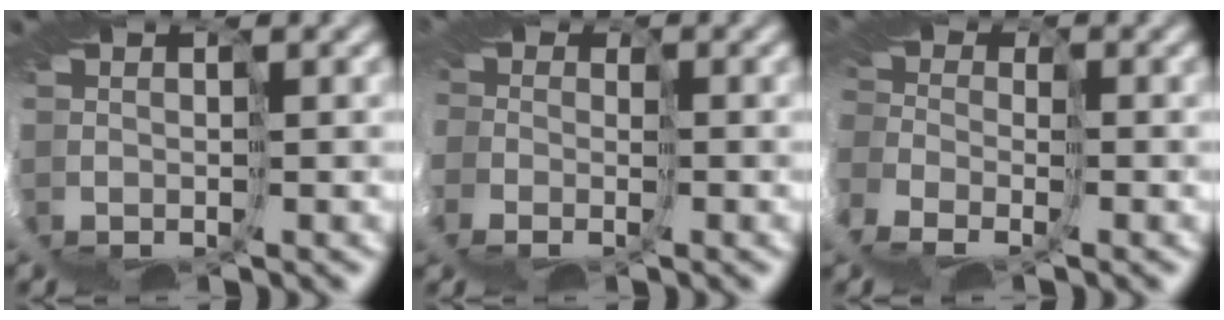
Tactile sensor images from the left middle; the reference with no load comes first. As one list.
[{"total": 11.0, "force": [-4.6, 8.7, 4.9], "torque": [-0.115, -0.020, -0.092]}, {"total": 5.8, "force": [-3.8, 3.8, 2.3], "torque": [-0.053, -0.026, -0.056]}]